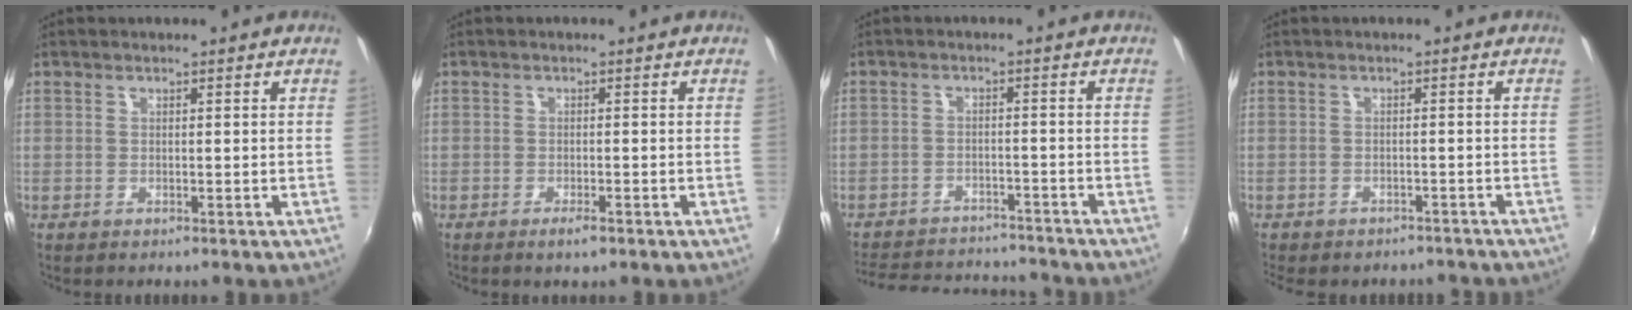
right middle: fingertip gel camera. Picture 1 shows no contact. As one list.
[{"total": 2.0, "force": [-1.3, 0.4, 1.5], "torque": [-0.031, -0.003, -0.023]}, {"total": 15.1, "force": [-13.2, 5.3, 4.8], "torque": [-0.124, 0.025, -0.181]}, {"total": 7.7, "force": [-6.6, 2.8, 2.6], "torque": [-0.061, -0.016, -0.083]}]